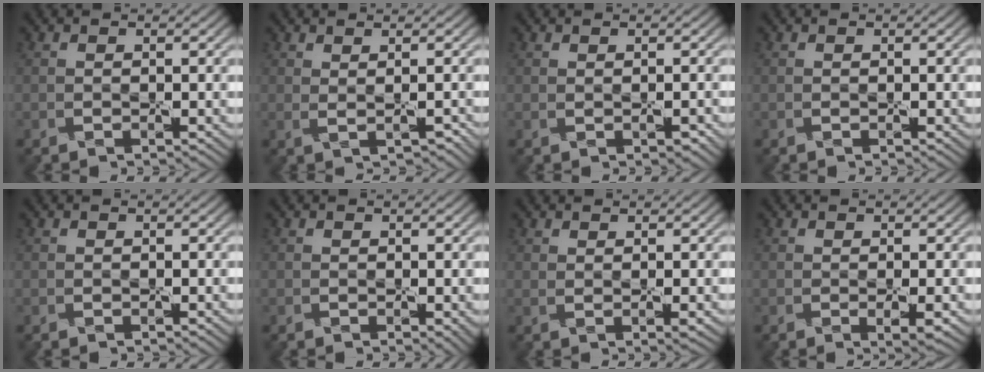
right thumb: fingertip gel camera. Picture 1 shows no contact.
{"total": 1.6, "force": [0.7, 0.3, 1.4], "torque": [-0.030, 0.002, 0.015]}
{"total": 0.9, "force": [0.0, 0.3, 0.9], "torque": [-0.015, -0.001, 0.004]}
{"total": 0.0}
{"total": 0.0}
{"total": 0.7, "force": [0.0, 0.3, 0.6], "torque": [-0.008, -0.004, 0.000]}
{"total": 1.6, "force": [0.7, 0.2, 1.4], "torque": [-0.029, 0.001, 0.014]}
{"total": 1.6, "force": [-0.2, 0.2, 1.6], "torque": [-0.032, -0.005, -0.002]}